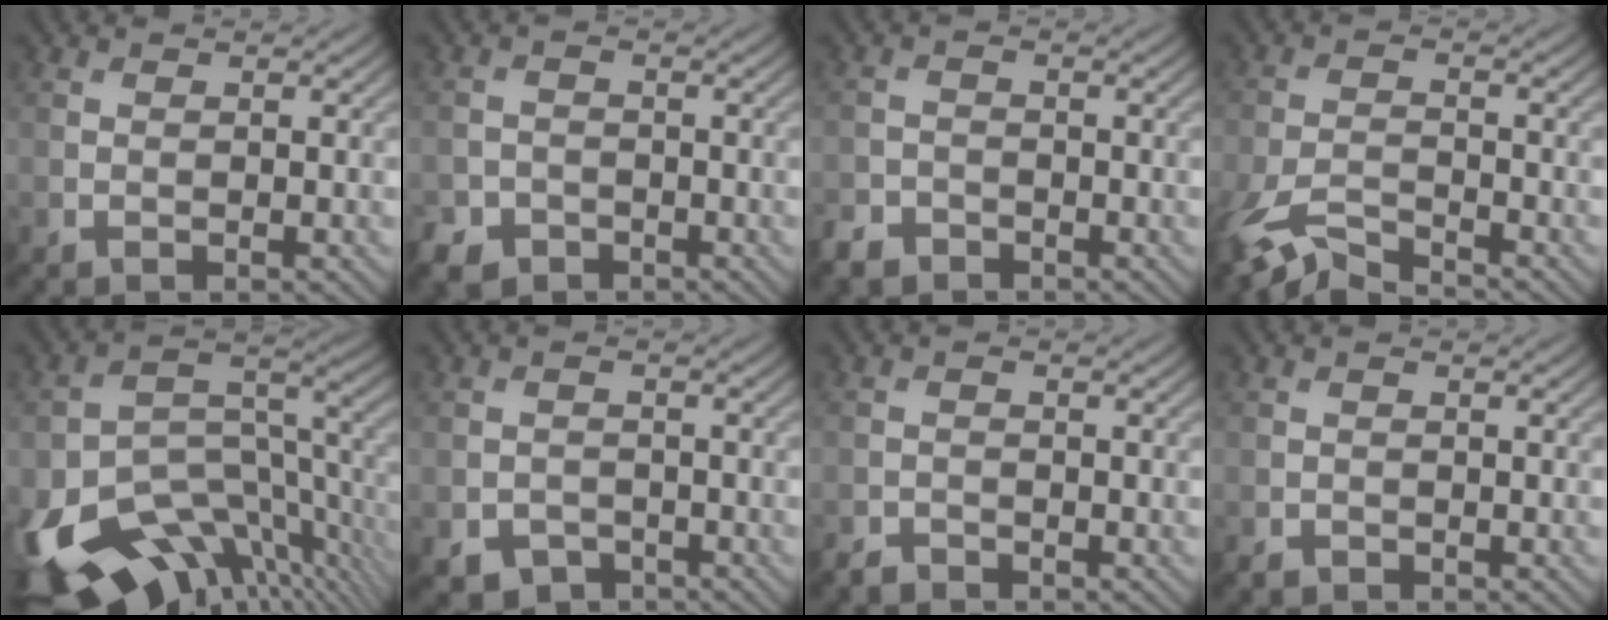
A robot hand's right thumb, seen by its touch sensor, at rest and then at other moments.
{"total": 3.2, "force": [-2.3, 2.1, 0.6], "torque": [-0.017, -0.004, -0.046]}
{"total": 2.6, "force": [-2.2, 1.4, 0.5], "torque": [-0.012, -0.001, -0.050]}
{"total": 5.3, "force": [-4.5, 1.1, 2.6], "torque": [-0.061, -0.010, -0.096]}
{"total": 17.2, "force": [-8.5, 9.4, 11.6], "torque": [-0.252, -0.042, -0.125]}
{"total": 2.8, "force": [-2.0, 1.8, 0.7], "torque": [-0.010, -0.005, -0.037]}
{"total": 1.5, "force": [-1.4, 0.4, 0.1], "torque": [-0.001, 0.002, -0.031]}
{"total": 0.8, "force": [-0.8, 0.4, 0.0], "torque": [-0.002, 0.000, -0.015]}